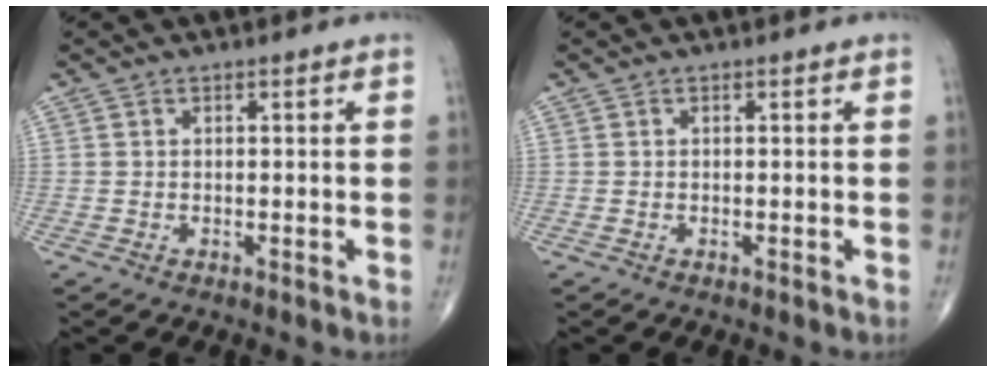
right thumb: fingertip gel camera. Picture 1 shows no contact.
{"total": 0.0}